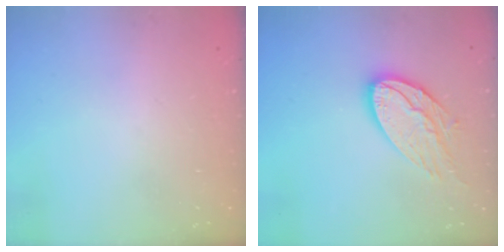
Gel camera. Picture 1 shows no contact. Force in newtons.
{"total": 14.8, "press": 14.8, "slide": 1.0}